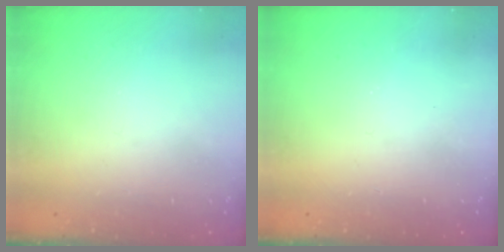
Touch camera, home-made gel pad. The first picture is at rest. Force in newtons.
{"total": 0.0}